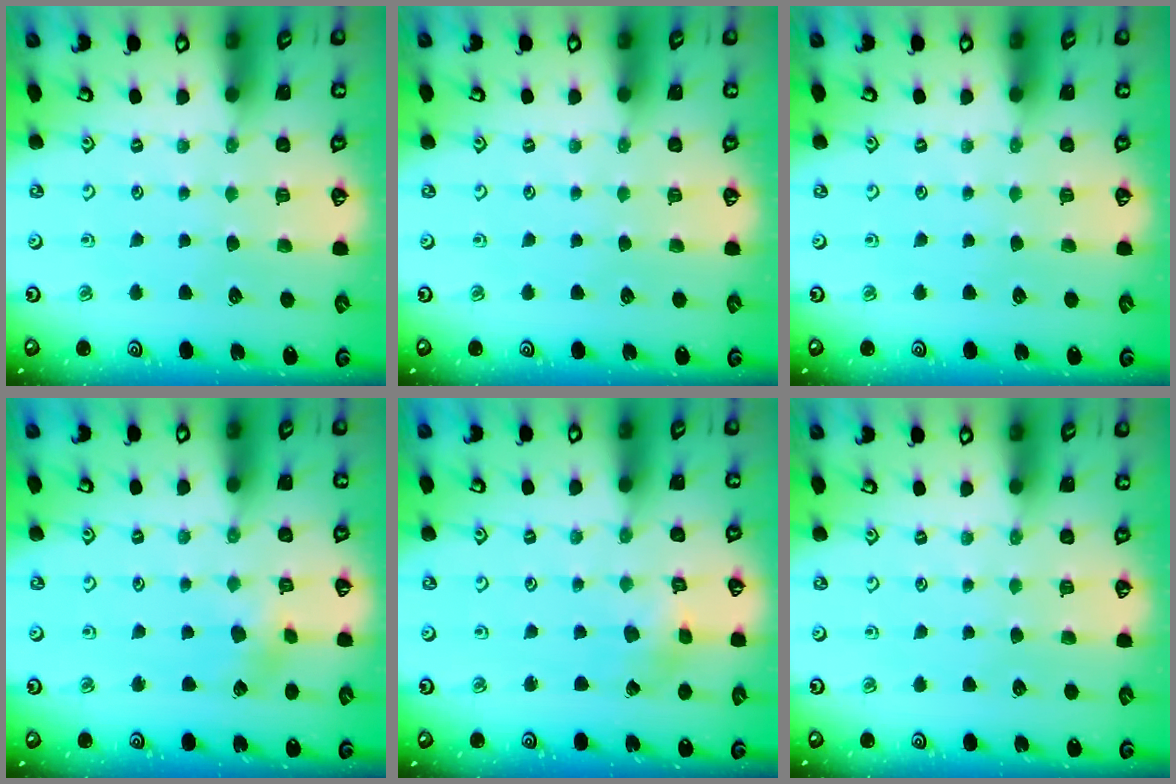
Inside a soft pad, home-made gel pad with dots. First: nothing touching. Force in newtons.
{"total": 0.0}
{"total": 0.0}
{"total": 3.5, "press": 3.5, "slide": 0.4}
{"total": 2.3, "press": 2.3, "slide": 0.1}
{"total": 0.0}